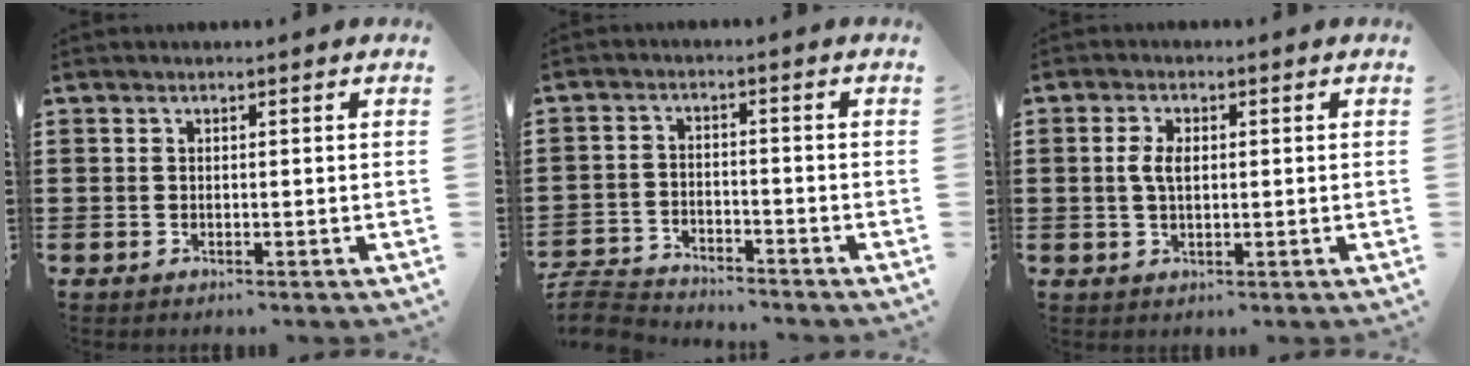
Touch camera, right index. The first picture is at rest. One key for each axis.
{"total": 4.3, "fx": -4.3, "fy": 0.5, "fz": 0.3, "tx": -0.022, "ty": -0.002, "tz": -0.093}
{"total": 3.2, "fx": 0.3, "fy": 1.7, "fz": 2.7, "tx": -0.056, "ty": 0.009, "tz": 0.004}